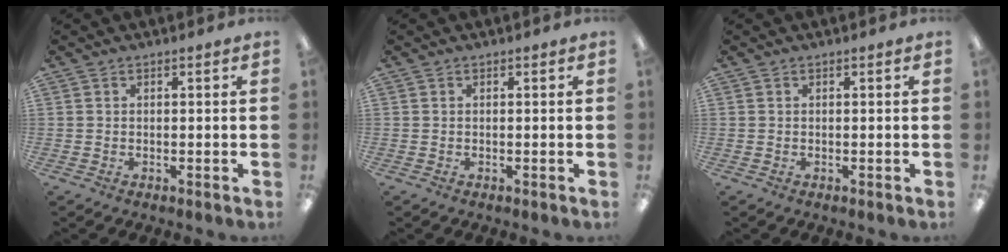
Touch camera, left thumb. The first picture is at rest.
{"total": 0.0}
{"total": 0.0}